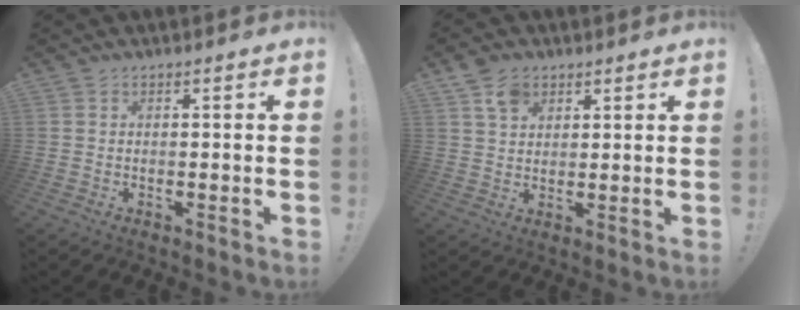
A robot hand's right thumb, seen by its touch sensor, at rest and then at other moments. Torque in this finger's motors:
{"motor_torque": [0.24, 1.69, 0.07, -0.01, 0.00]}